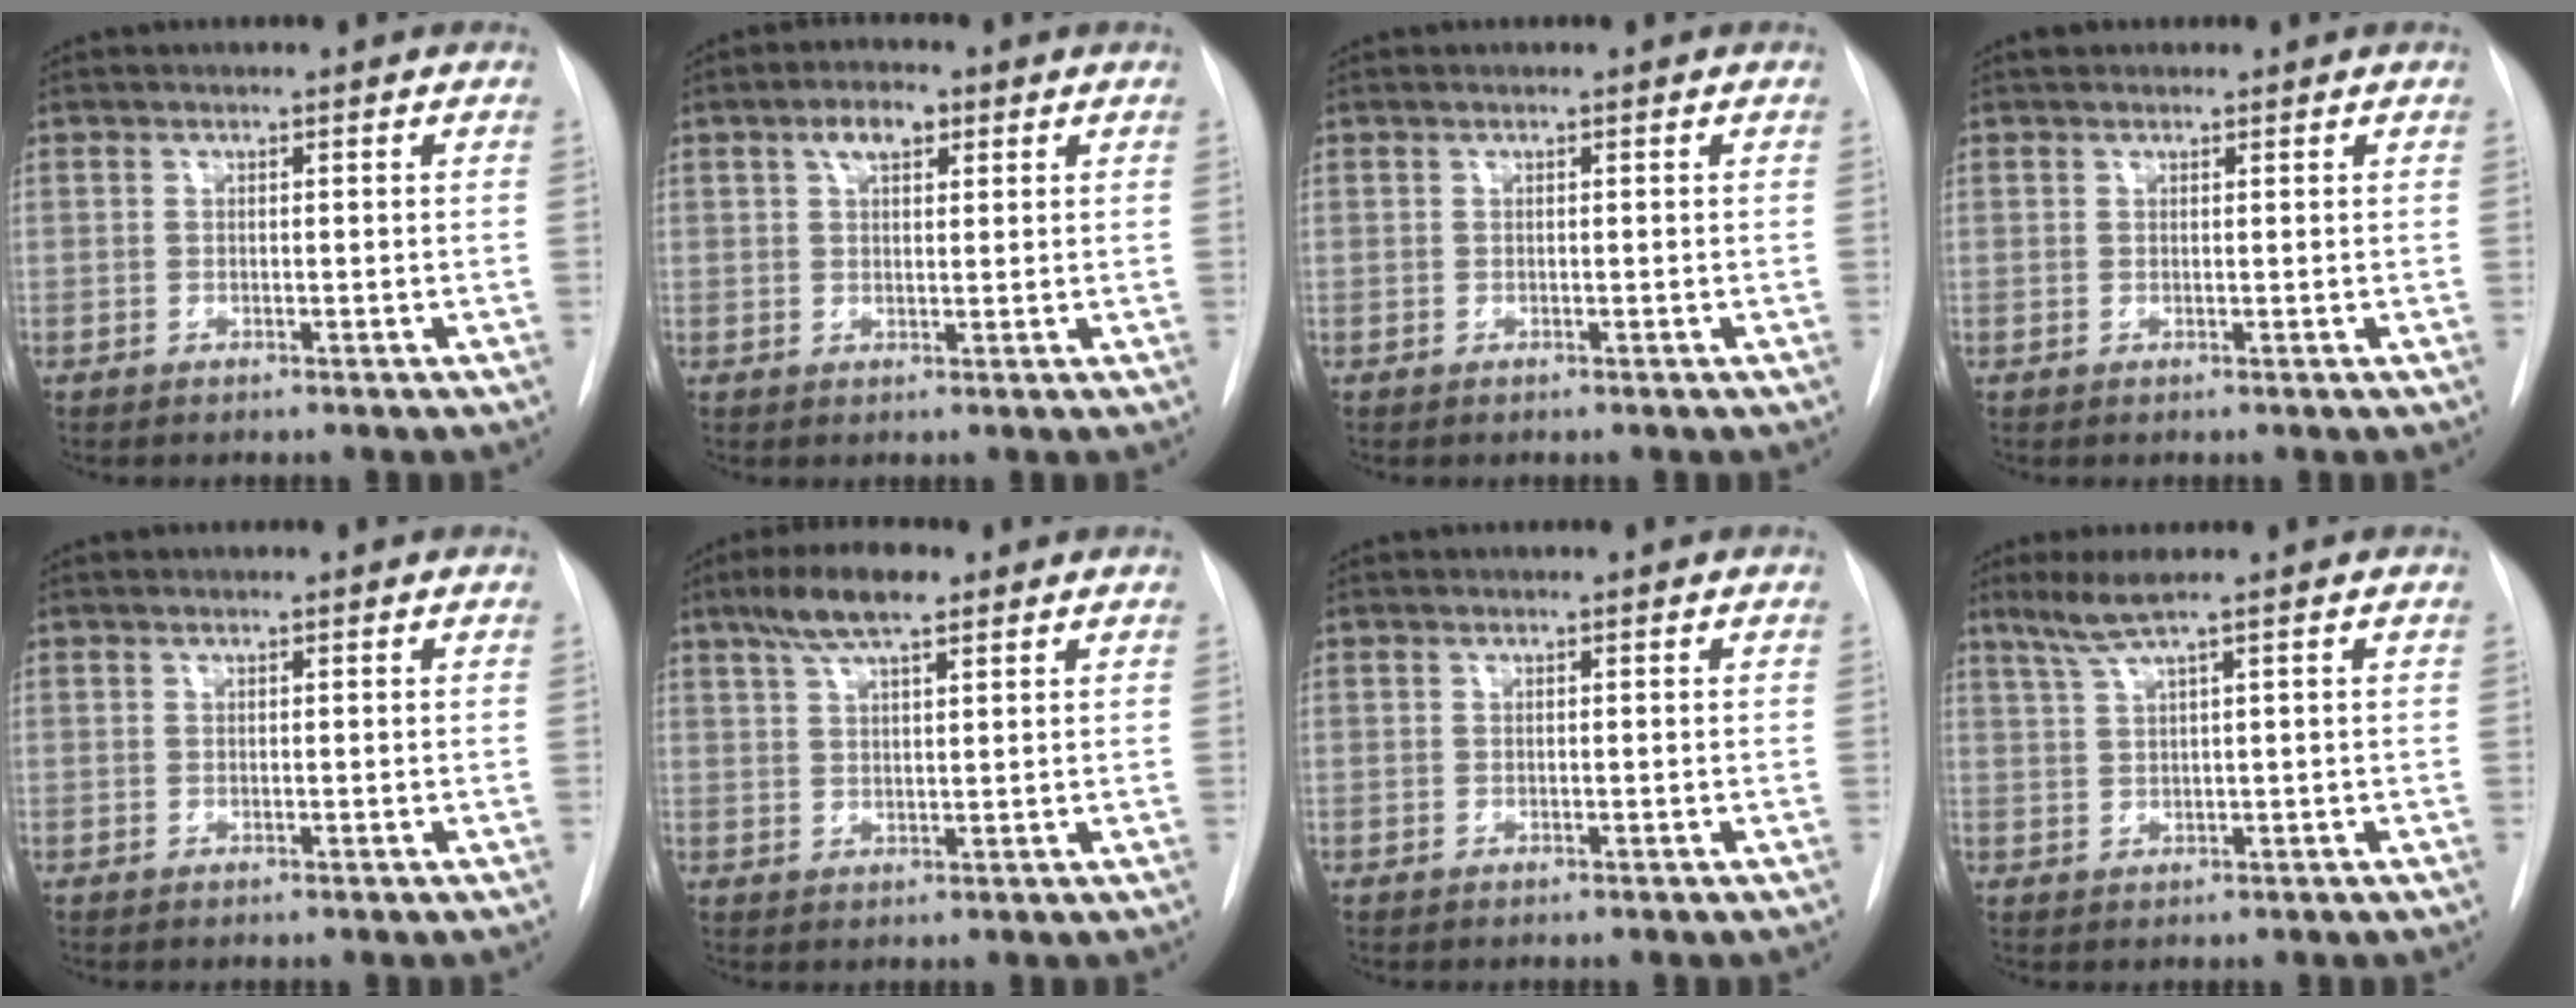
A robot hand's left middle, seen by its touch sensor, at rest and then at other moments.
{"total": 4.0, "force": [2.0, 1.9, 2.9], "torque": [-0.055, 0.013, 0.034]}
{"total": 0.0}
{"total": 1.7, "force": [1.4, 0.8, 0.4], "torque": [-0.008, 0.017, 0.019]}
{"total": 0.0}
{"total": 6.9, "force": [4.6, 1.5, 4.9], "torque": [-0.099, 0.015, 0.083]}
{"total": 0.0}
{"total": 3.7, "force": [2.4, -0.7, 2.8], "torque": [-0.071, 0.008, 0.055]}